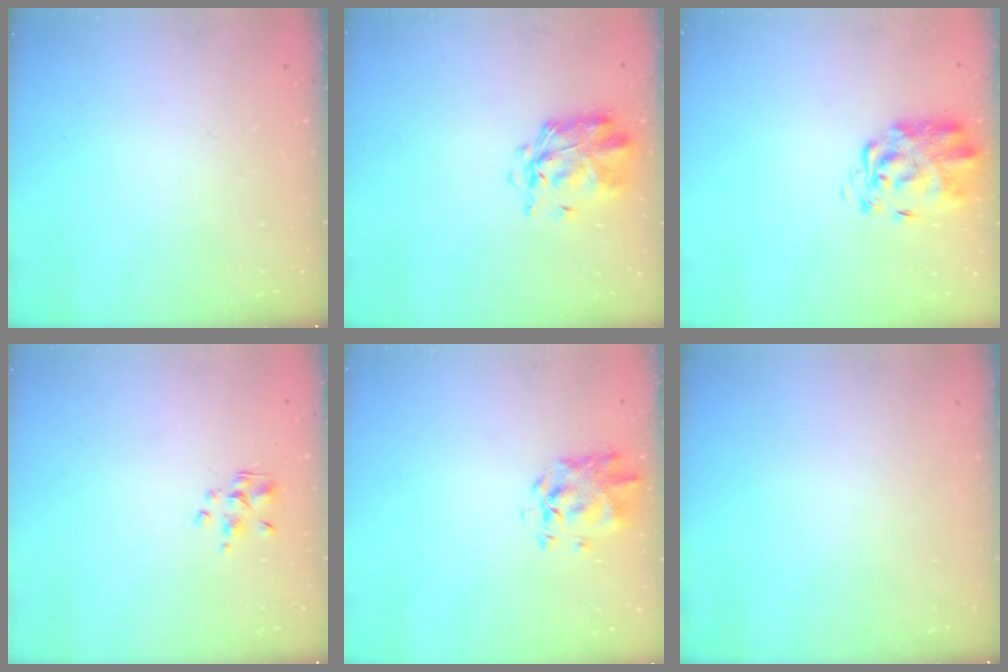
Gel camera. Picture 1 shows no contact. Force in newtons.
{"total": 3.0, "press": 2.9, "slide": 0.8}
{"total": 3.4, "press": 3.0, "slide": 1.5}
{"total": 1.9, "press": 1.8, "slide": 0.6}
{"total": 2.1, "press": 2.1, "slide": 0.6}
{"total": 0.0}